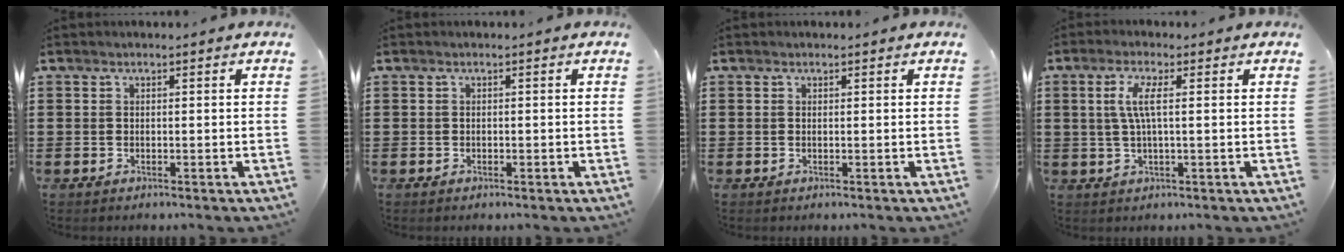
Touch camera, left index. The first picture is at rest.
{"total": 0.0}
{"total": 0.0}
{"total": 4.5, "force": [0.7, 0.7, 4.4], "torque": [-0.093, -0.002, 0.009]}